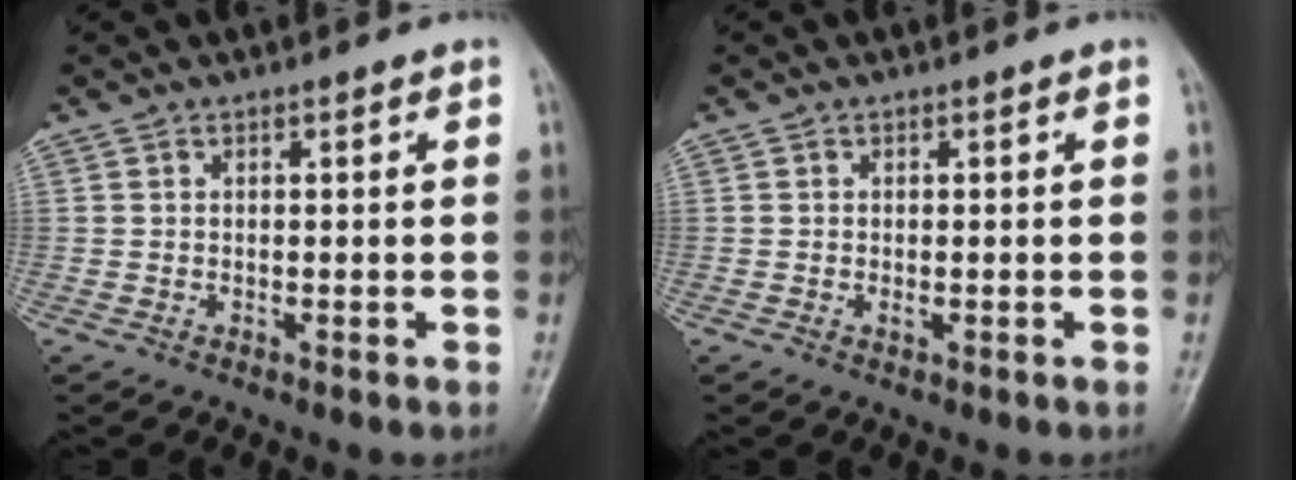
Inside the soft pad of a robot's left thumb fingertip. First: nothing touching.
{"total": 0.6, "force": [0.0, 0.3, 0.5], "torque": [-0.009, 0.002, 0.000]}